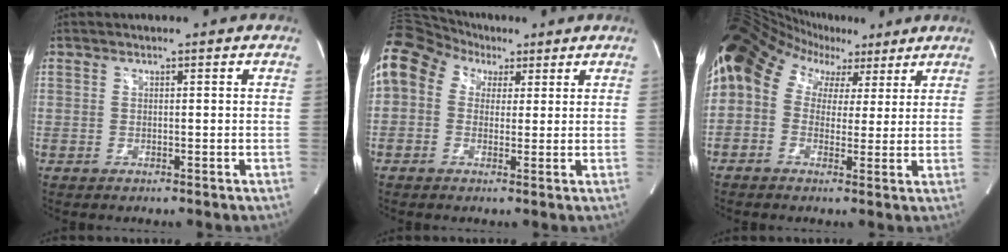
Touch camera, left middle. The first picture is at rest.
{"total": 14.3, "force": [6.0, 10.8, 7.2], "torque": [-0.192, 0.088, 0.110]}
{"total": 14.0, "force": [7.2, 9.4, 7.5], "torque": [-0.144, 0.086, 0.121]}